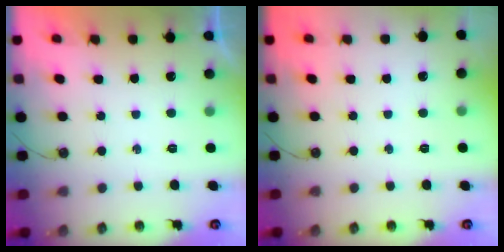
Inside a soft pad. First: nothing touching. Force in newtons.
{"total": 0.0}